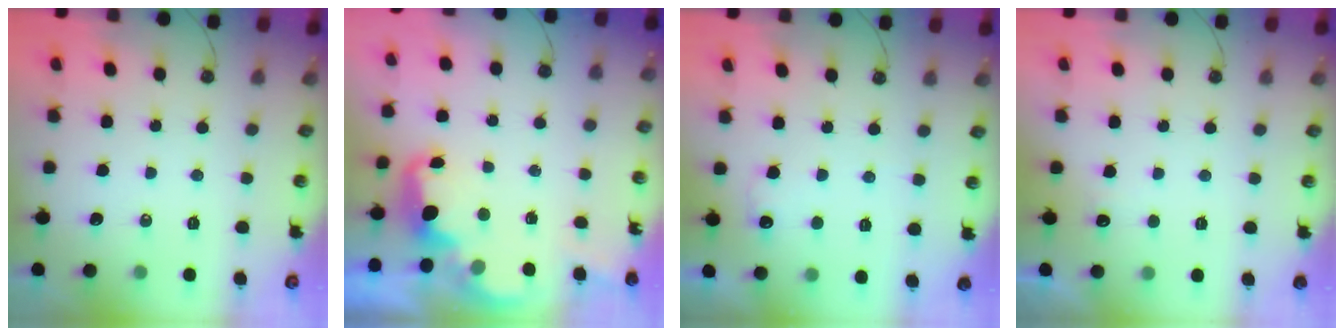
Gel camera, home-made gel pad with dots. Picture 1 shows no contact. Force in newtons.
{"total": 2.8, "press": 2.7, "slide": 0.7}
{"total": 6.4, "press": 6.3, "slide": 1.3}
{"total": 3.9, "press": 3.7, "slide": 1.1}